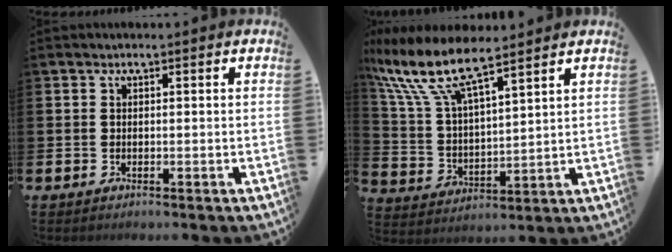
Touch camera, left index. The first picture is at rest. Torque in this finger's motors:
{"motor_torque": [2.14, 0.00, 1.05, 0.21]}